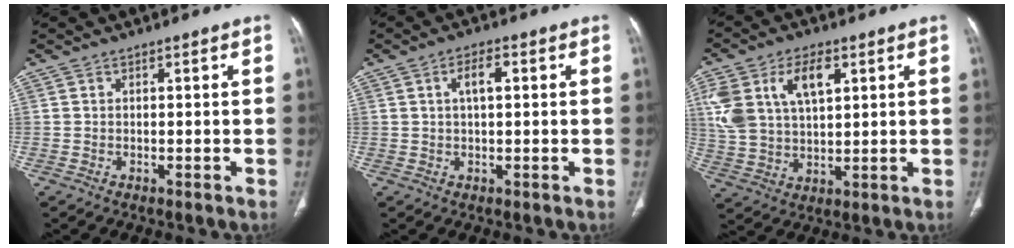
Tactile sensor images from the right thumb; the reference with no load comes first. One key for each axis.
{"total": 3.8, "fx": 0.9, "fy": 1.6, "fz": 3.3, "tx": -0.060, "ty": 0.009, "tz": 0.017}
{"total": 14.2, "fx": 5.3, "fy": 8.0, "fz": 10.5, "tx": -0.206, "ty": 0.002, "tz": 0.108}